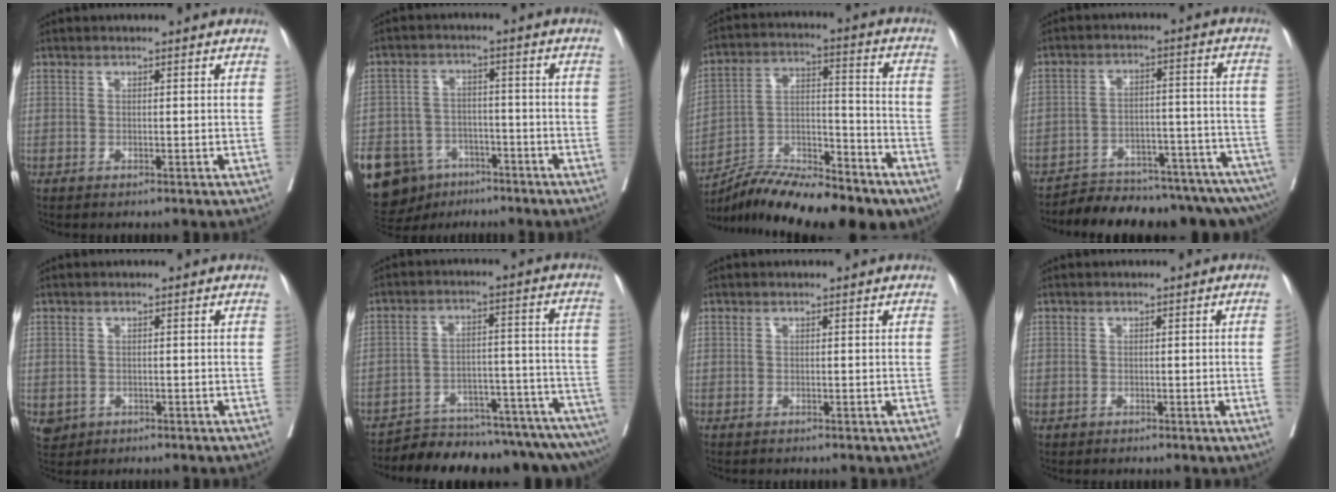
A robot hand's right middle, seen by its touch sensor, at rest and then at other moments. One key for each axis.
{"total": 19.6, "fx": -11.1, "fy": 13.7, "fz": 8.4, "tx": -0.239, "ty": -0.003, "tz": -0.168}
{"total": 19.4, "fx": -15.9, "fy": 4.2, "fz": 10.3, "tx": -0.162, "ty": 0.009, "tz": -0.271}
{"total": 18.0, "fx": -16.4, "fy": 2.1, "fz": 7.0, "tx": -0.052, "ty": 0.024, "tz": -0.223}
{"total": 2.3, "fx": -0.8, "fy": 2.1, "fz": 0.7, "tx": -0.009, "ty": 0.002, "tz": -0.002}
{"total": 18.1, "fx": -16.8, "fy": 1.7, "fz": 6.4, "tx": -0.041, "ty": 0.027, "tz": -0.229}
{"total": 0.0}
{"total": 1.5, "fx": -0.2, "fy": -0.4, "fz": 1.5, "tx": -0.021, "ty": 0.003, "tz": -0.003}